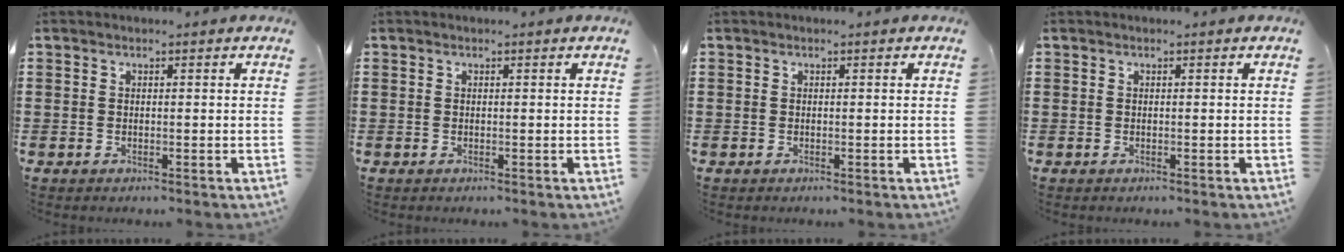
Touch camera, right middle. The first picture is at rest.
{"total": 0.0}
{"total": 0.0}
{"total": 0.0}